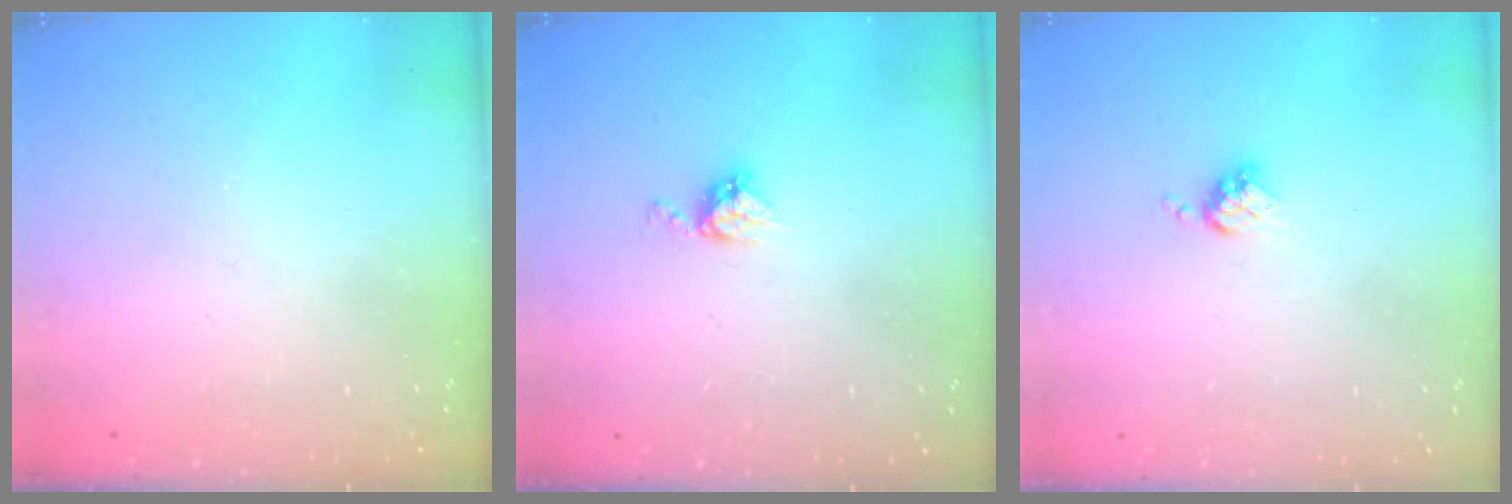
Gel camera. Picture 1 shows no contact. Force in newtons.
{"total": 4.9, "press": 4.8, "slide": 0.2}
{"total": 3.5, "press": 3.5, "slide": 0.4}